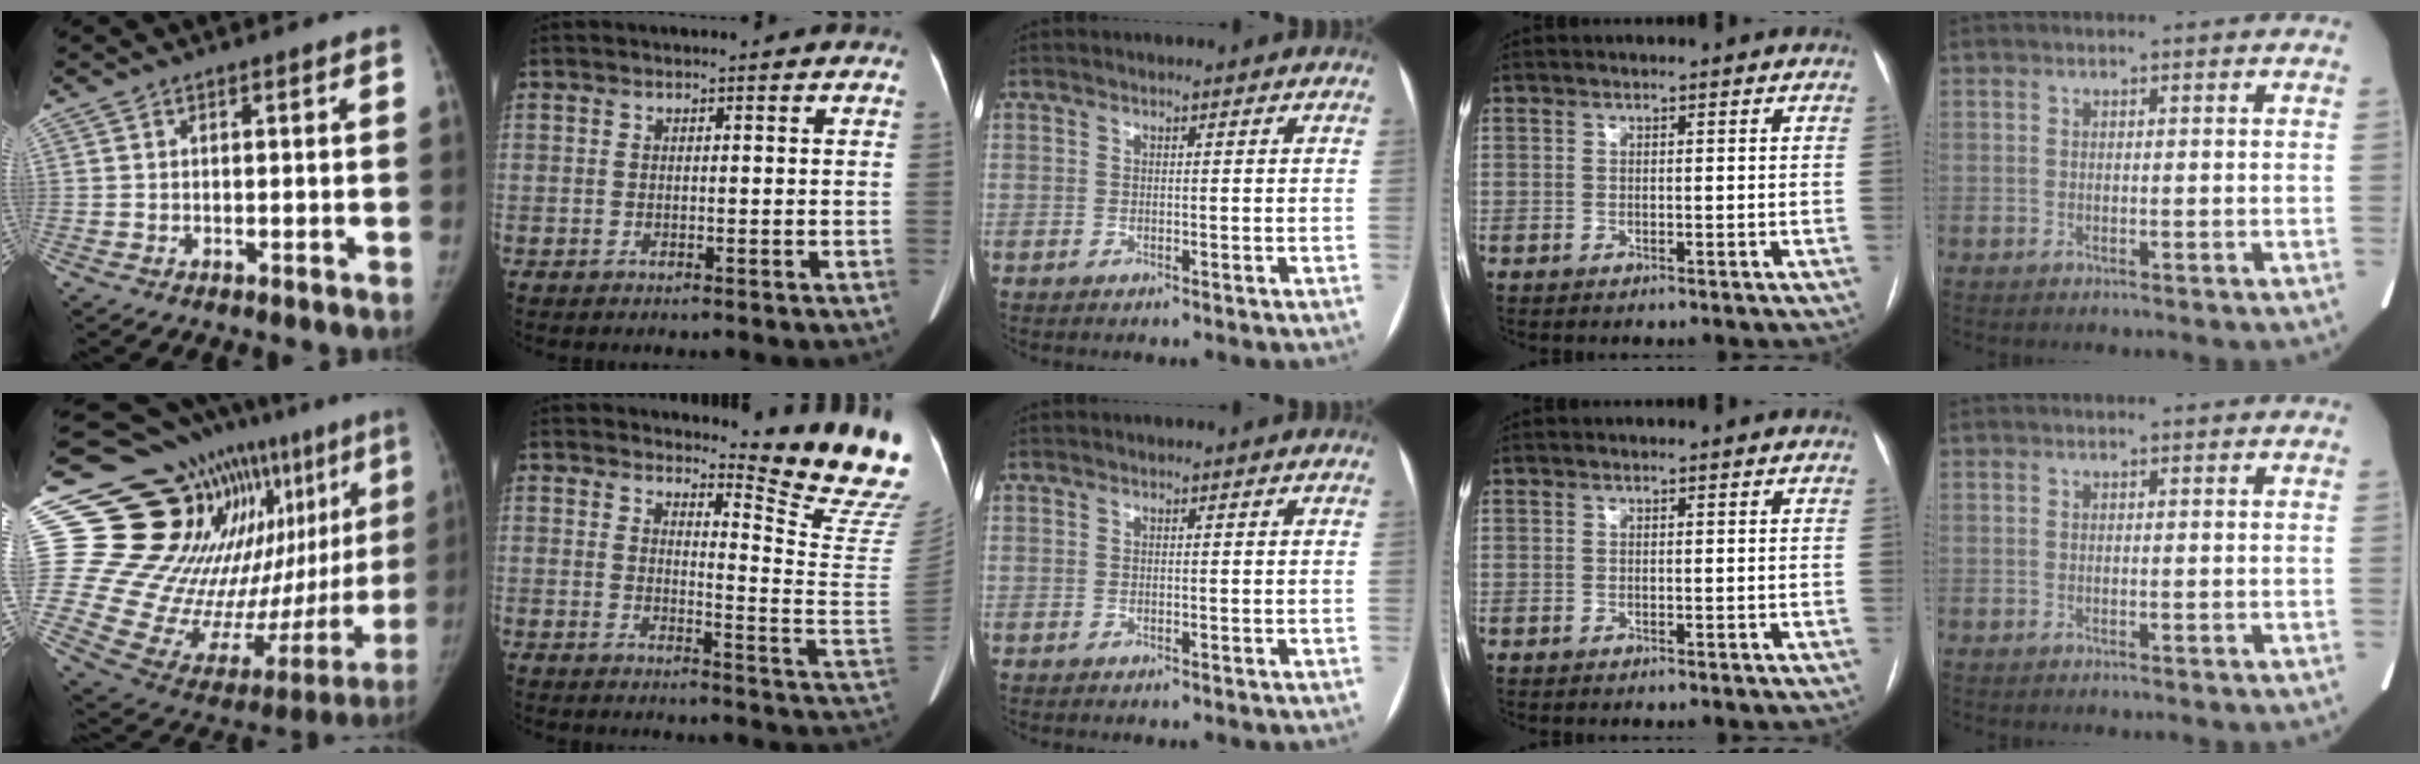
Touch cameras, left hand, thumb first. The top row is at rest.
{"thumb": {"total": 31.1, "force": [14.4, 14.9, 23.1], "torque": [-0.300, -0.017, 0.252]}, "index": {"total": 13.7, "force": [13.2, -1.6, 3.6], "torque": [-0.046, -0.130, 0.141]}}